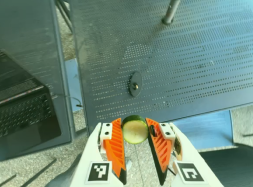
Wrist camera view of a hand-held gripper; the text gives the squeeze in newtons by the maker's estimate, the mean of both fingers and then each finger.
{"total": 10.5, "left": 10.0, "right": 11.0}